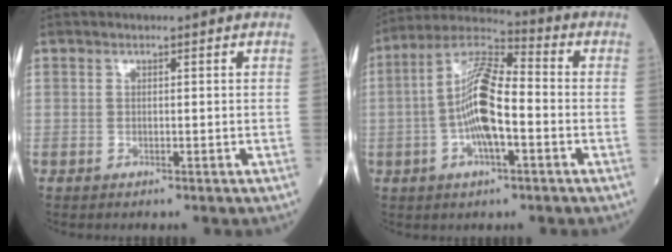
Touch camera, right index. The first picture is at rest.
{"total": 11.8, "force": [-1.7, 3.2, 11.2], "torque": [-0.224, 0.017, -0.034]}